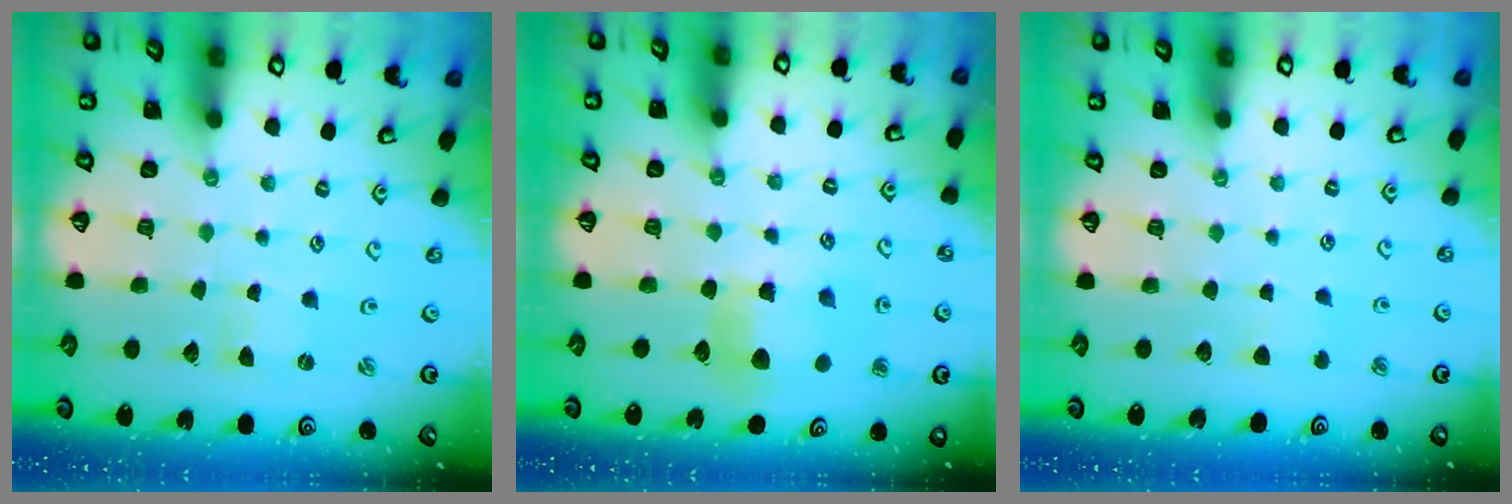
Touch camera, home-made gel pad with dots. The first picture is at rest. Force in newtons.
{"total": 7.0, "press": 7.0, "slide": 0.5}
{"total": 2.8, "press": 2.7, "slide": 0.7}